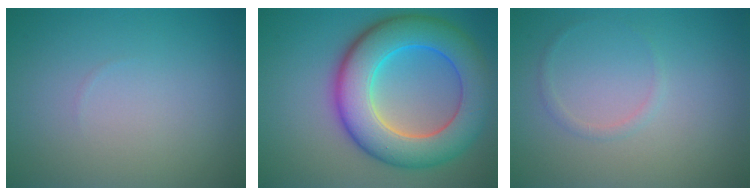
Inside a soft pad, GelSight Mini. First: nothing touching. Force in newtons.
{"total": 10.0, "press": 10.0, "slide": 0.2}
{"total": 0.8, "press": 0.8, "slide": 0.0}